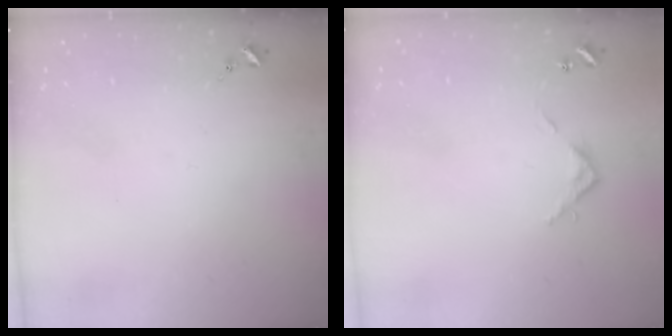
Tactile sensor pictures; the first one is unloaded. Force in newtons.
{"total": 3.9, "press": 3.9, "slide": 0.3}